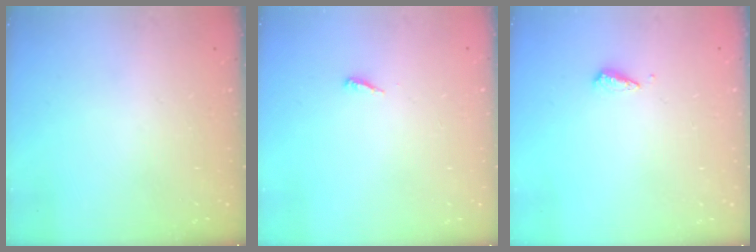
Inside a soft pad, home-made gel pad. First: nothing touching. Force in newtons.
{"total": 3.2, "press": 3.2, "slide": 0.2}
{"total": 3.0, "press": 3.0, "slide": 0.2}